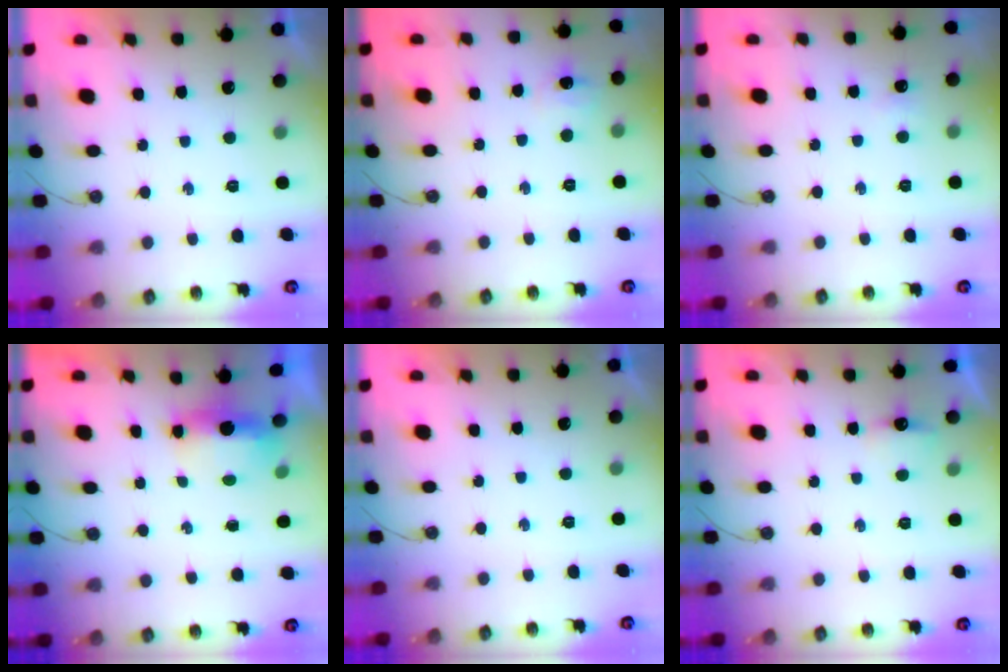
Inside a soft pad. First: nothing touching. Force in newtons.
{"total": 5.7, "press": 5.6, "slide": 0.8}
{"total": 2.7, "press": 2.7, "slide": 0.6}
{"total": 5.9, "press": 5.4, "slide": 2.4}
{"total": 0.0}
{"total": 3.8, "press": 3.7, "slide": 0.7}